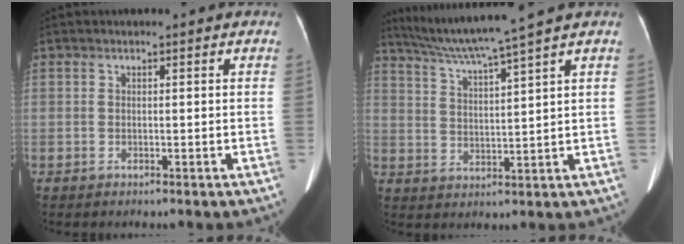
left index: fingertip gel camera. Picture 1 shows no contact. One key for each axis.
{"total": 9.7, "fx": 8.0, "fy": -2.5, "fz": 4.8, "tx": -0.087, "ty": 0.005, "tz": 0.143}